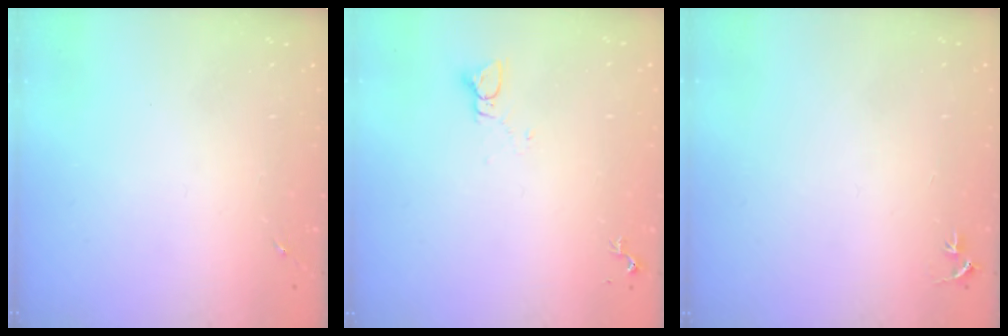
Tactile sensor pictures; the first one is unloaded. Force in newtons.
{"total": 2.7, "press": 2.7, "slide": 0.2}
{"total": 2.9, "press": 2.9, "slide": 0.2}